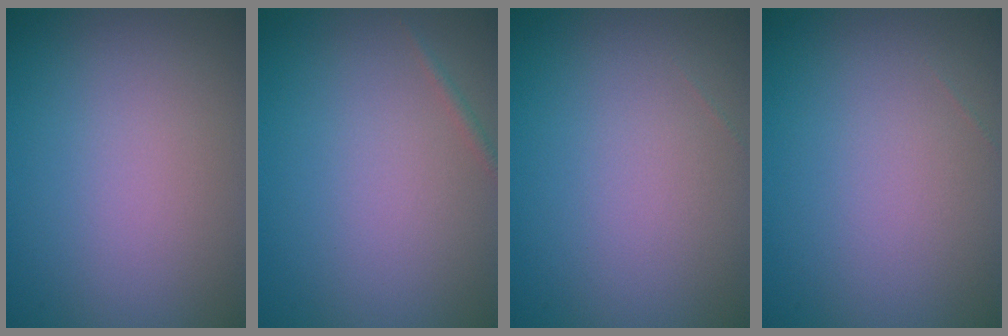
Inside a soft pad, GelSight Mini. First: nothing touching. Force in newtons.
{"total": 0.6, "press": 0.6, "slide": 0.0}
{"total": 0.0}
{"total": 0.0}